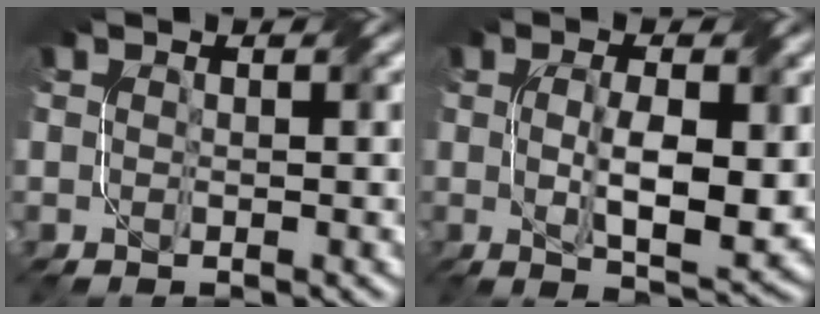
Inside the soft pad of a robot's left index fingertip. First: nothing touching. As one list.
[{"total": 6.2, "force": [-0.1, 1.8, 5.9], "torque": [-0.099, -0.008, 0.005]}]